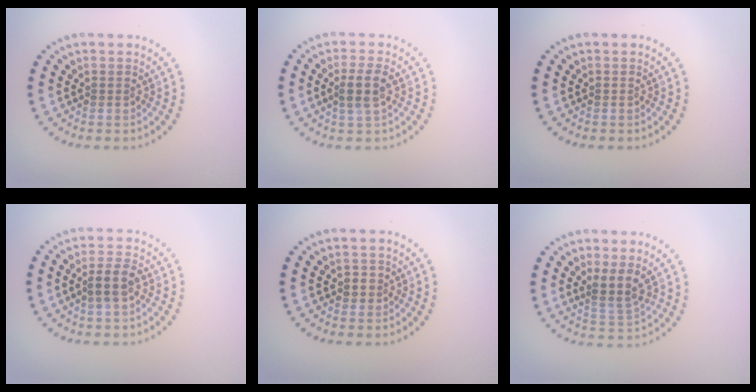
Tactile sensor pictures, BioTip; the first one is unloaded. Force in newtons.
{"total": 2.4, "press": 2.3, "slide": 0.9}
{"total": 0.0}
{"total": 2.5, "press": 2.3, "slide": 1.0}
{"total": 1.2, "press": 1.0, "slide": 0.5}
{"total": 2.8, "press": 2.2, "slide": 1.8}